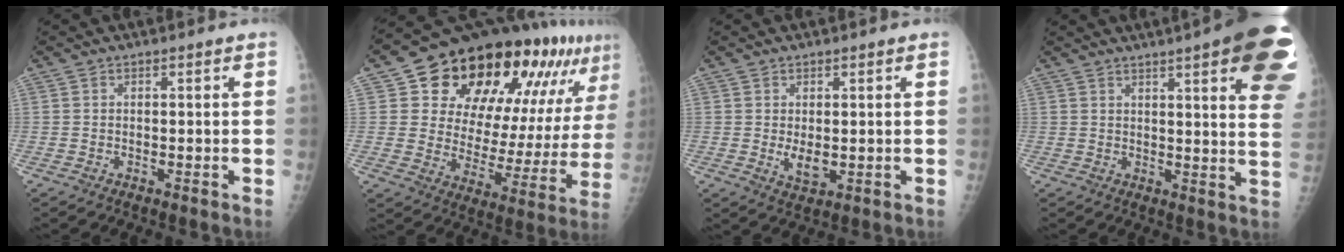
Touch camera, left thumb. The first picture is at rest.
{"total": 28.1, "force": [16.3, 13.1, 18.7], "torque": [-0.245, -0.031, 0.235]}
{"total": 3.7, "force": [0.0, 2.2, 3.0], "torque": [-0.040, -0.008, 0.008]}
{"total": 21.6, "force": [11.0, 4.4, 18.1], "torque": [-0.180, -0.020, 0.123]}